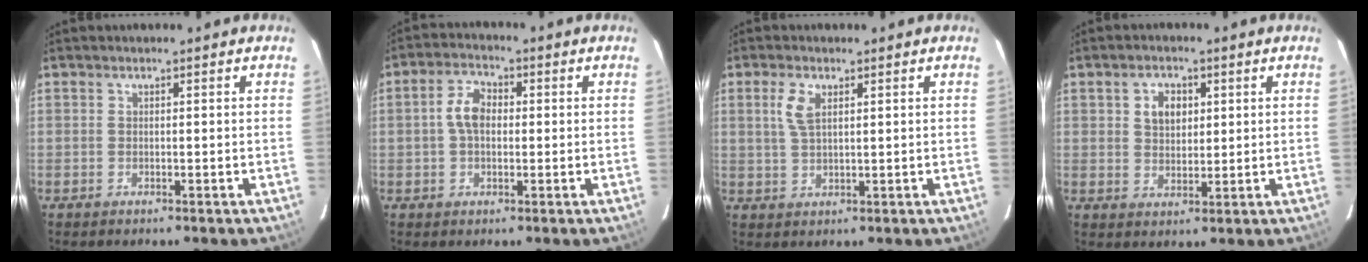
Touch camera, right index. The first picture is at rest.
{"total": 5.4, "force": [0.3, 3.5, 4.1], "torque": [-0.083, 0.016, 0.006]}
{"total": 4.3, "force": [1.7, 1.9, 3.4], "torque": [-0.073, 0.004, 0.035]}
{"total": 4.8, "force": [1.7, 3.4, 3.0], "torque": [-0.046, 0.010, 0.034]}